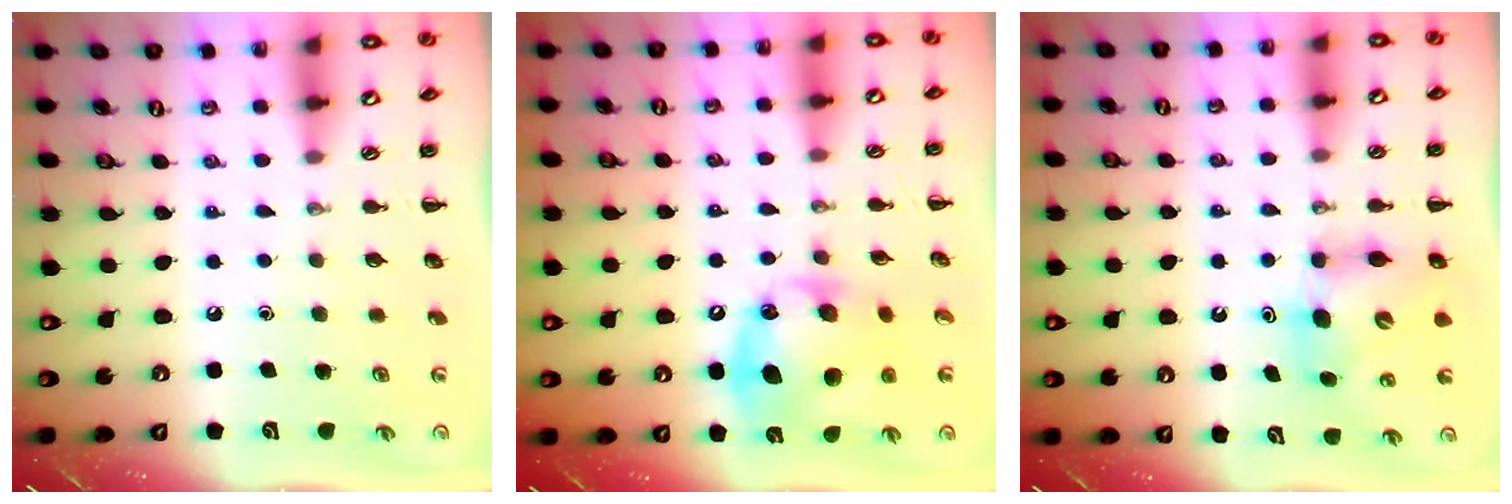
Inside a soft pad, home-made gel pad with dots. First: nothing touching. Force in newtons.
{"total": 15.9, "press": 15.8, "slide": 1.0}
{"total": 6.6, "press": 6.4, "slide": 1.4}